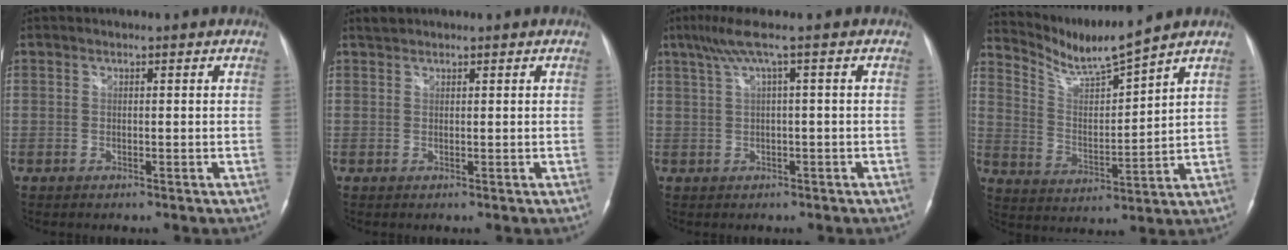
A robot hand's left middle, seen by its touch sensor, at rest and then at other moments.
{"total": 1.0, "force": [0.9, 0.3, 0.1], "torque": [-0.006, 0.008, 0.020]}
{"total": 4.5, "force": [1.9, -1.0, 4.0], "torque": [-0.088, 0.025, 0.044]}
{"total": 8.5, "force": [8.1, -1.8, 1.9], "torque": [-0.047, -0.013, 0.167]}